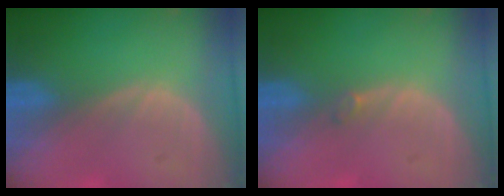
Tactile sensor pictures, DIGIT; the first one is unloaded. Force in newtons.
{"total": 0.6, "press": 0.6, "slide": 0.1}